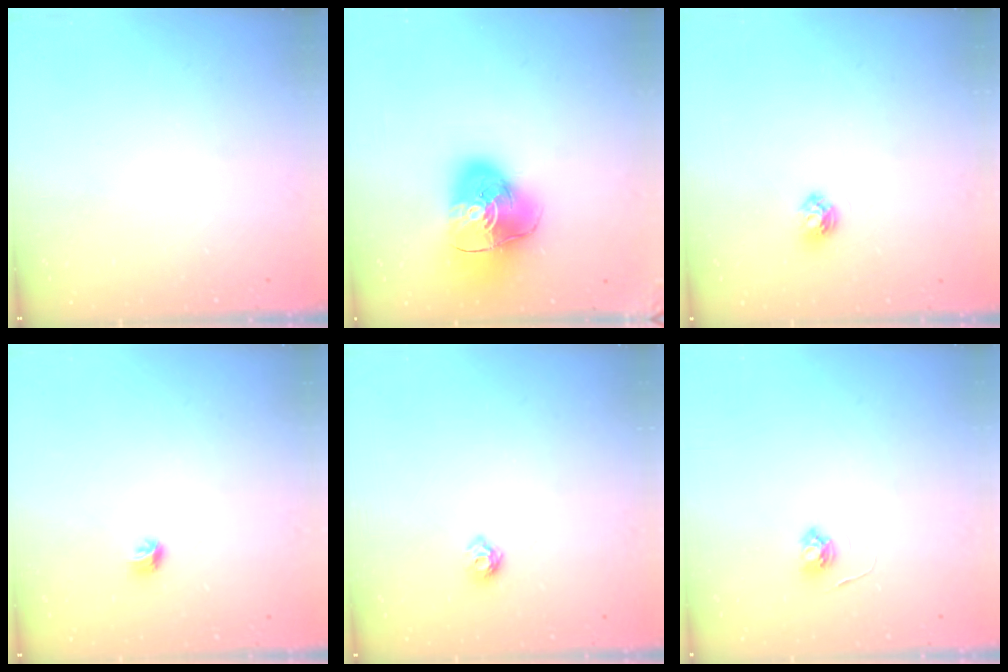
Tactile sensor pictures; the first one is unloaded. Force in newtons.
{"total": 14.6, "press": 14.4, "slide": 2.1}
{"total": 4.5, "press": 4.5, "slide": 0.7}
{"total": 4.2, "press": 4.1, "slide": 1.0}
{"total": 5.6, "press": 5.6, "slide": 0.9}
{"total": 3.8, "press": 3.8, "slide": 0.4}